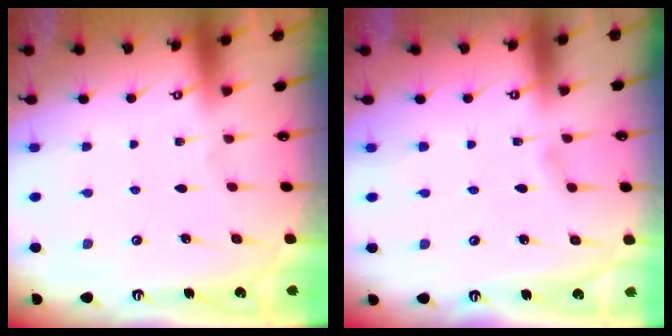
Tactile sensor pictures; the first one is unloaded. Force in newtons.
{"total": 1.6, "press": 1.6, "slide": 0.2}